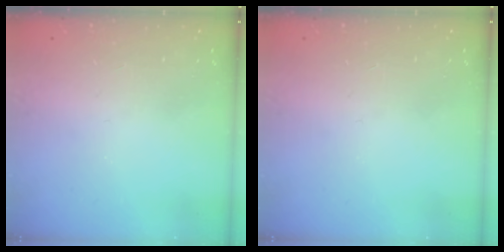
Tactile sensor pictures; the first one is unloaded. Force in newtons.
{"total": 0.0}